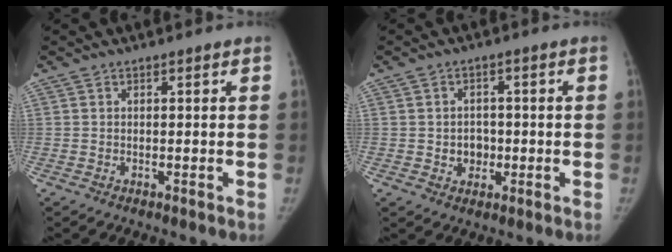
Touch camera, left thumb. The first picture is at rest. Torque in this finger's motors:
{"motor_torque": [-0.25, 0.29, 0.45, -0.51, 0.01]}